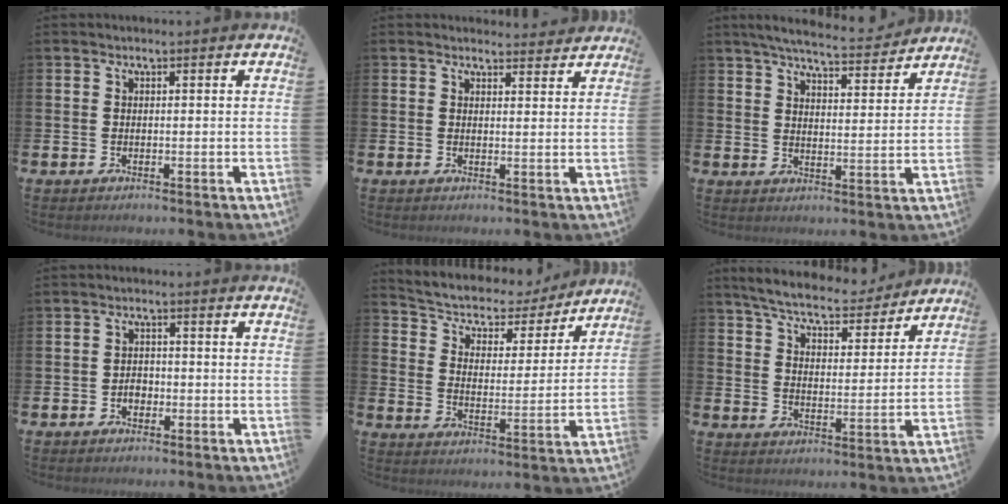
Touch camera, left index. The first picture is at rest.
{"total": 2.3, "force": [2.2, 0.4, -0.2], "torque": [0.012, -0.017, 0.038]}
{"total": 6.1, "force": [5.9, 0.6, 1.7], "torque": [-0.042, -0.039, 0.100]}
{"total": 1.9, "force": [-0.6, 1.5, 1.0], "torque": [-0.006, -0.001, -0.018]}
{"total": 5.4, "force": [4.7, 2.5, 0.9], "torque": [-0.048, -0.040, 0.075]}
{"total": 7.1, "force": [6.8, 1.2, 1.8], "torque": [-0.057, -0.044, 0.118]}